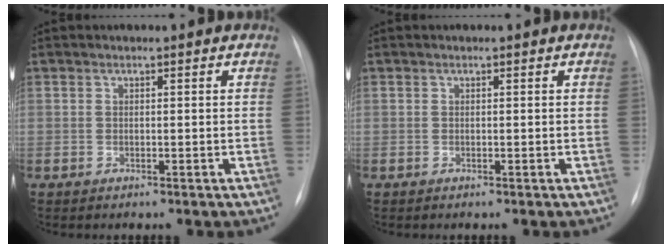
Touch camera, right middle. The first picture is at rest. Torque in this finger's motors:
{"motor_torque": [-0.13, 0.06, -0.03, 0.00]}